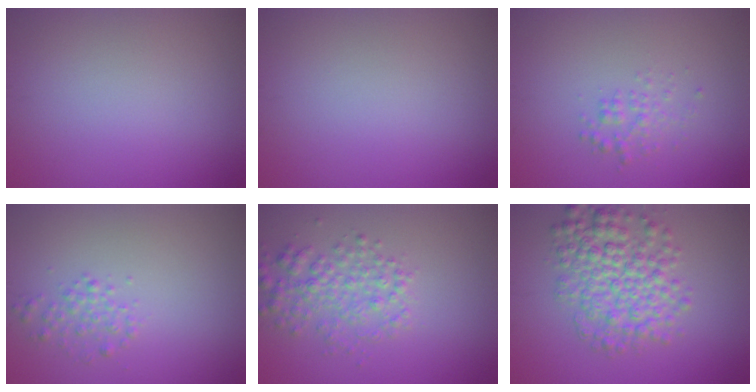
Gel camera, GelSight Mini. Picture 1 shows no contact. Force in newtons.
{"total": 0.0}
{"total": 1.5, "press": 1.5, "slide": 0.0}
{"total": 1.5, "press": 1.5, "slide": 0.0}
{"total": 3.6, "press": 3.6, "slide": 0.1}
{"total": 6.1, "press": 6.1, "slide": 0.1}